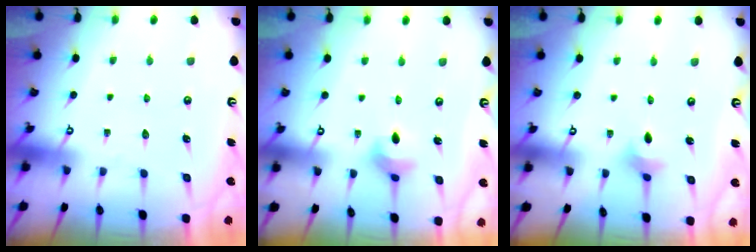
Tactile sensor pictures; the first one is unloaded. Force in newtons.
{"total": 4.6, "press": 4.6, "slide": 0.7}
{"total": 2.4, "press": 2.3, "slide": 0.5}